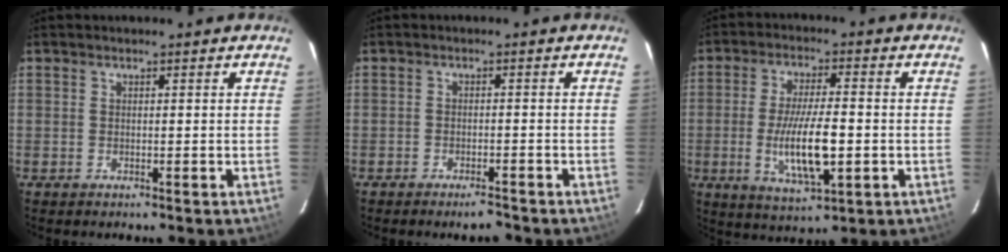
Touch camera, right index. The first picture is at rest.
{"total": 3.5, "force": [-3.1, 1.0, 1.4], "torque": [-0.036, 0.001, -0.048]}
{"total": 11.9, "force": [-2.3, 3.5, 11.1], "torque": [-0.214, -0.014, -0.037]}